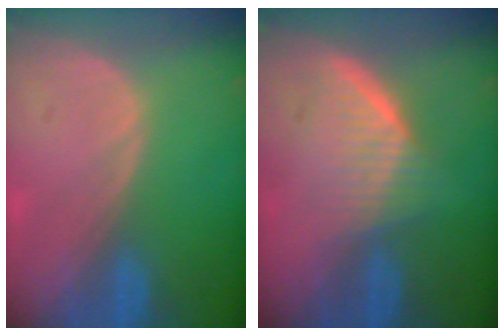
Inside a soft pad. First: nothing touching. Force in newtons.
{"total": 6.0, "press": 5.7, "slide": 2.1}